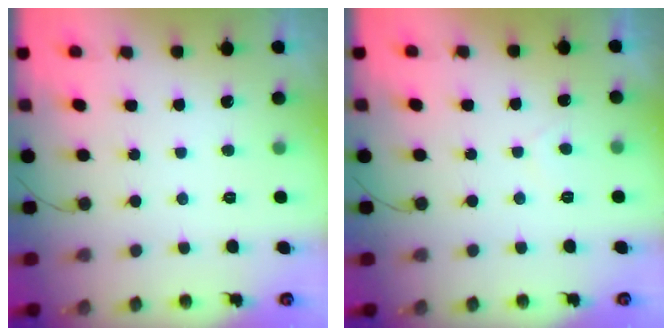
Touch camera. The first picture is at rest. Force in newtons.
{"total": 0.8, "press": 0.6, "slide": 0.4}